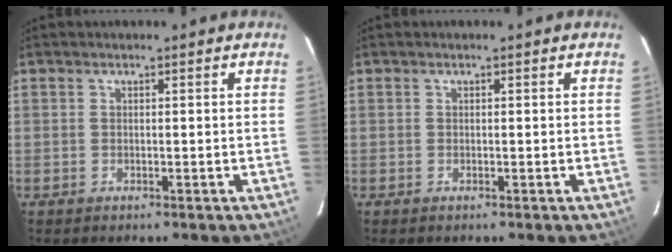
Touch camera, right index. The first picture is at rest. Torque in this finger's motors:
{"motor_torque": [-0.01, -0.01, -0.03, 0.00]}